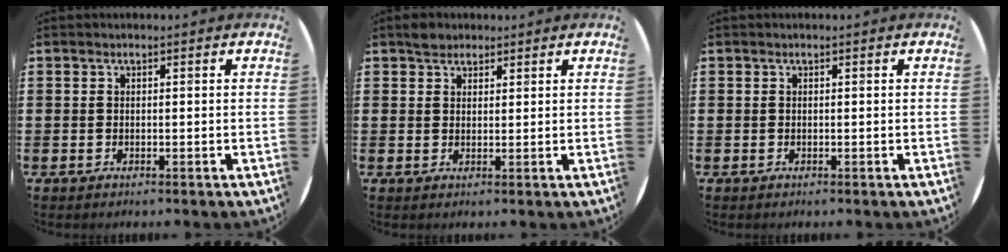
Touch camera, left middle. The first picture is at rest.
{"total": 2.0, "force": [1.8, 0.9, 0.0], "torque": [0.007, 0.003, 0.034]}
{"total": 0.0}